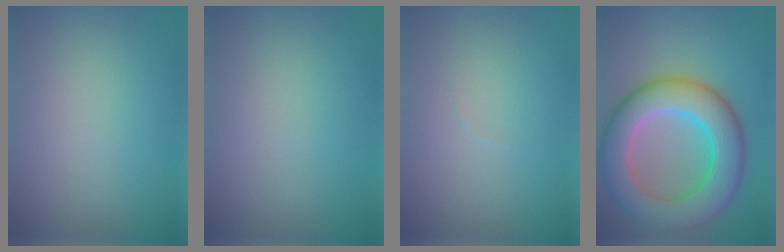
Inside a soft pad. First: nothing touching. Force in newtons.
{"total": 0.0}
{"total": 0.0}
{"total": 10.0, "press": 10.0, "slide": 0.6}